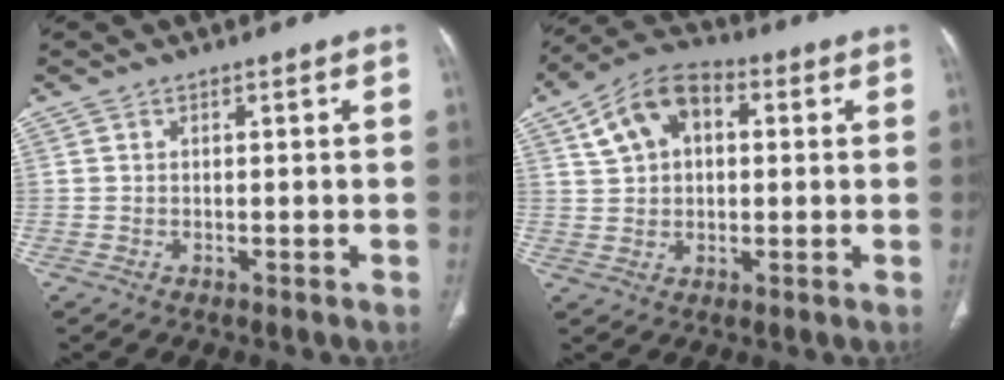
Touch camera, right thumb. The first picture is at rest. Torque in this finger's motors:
{"motor_torque": [-0.64, 0.94, 0.45, 0.82, 0.17]}